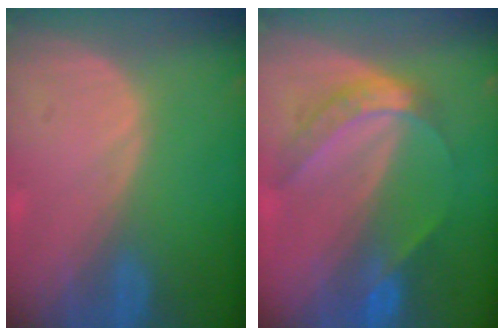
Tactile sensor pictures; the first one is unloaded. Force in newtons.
{"total": 6.2, "press": 5.2, "slide": 3.3}